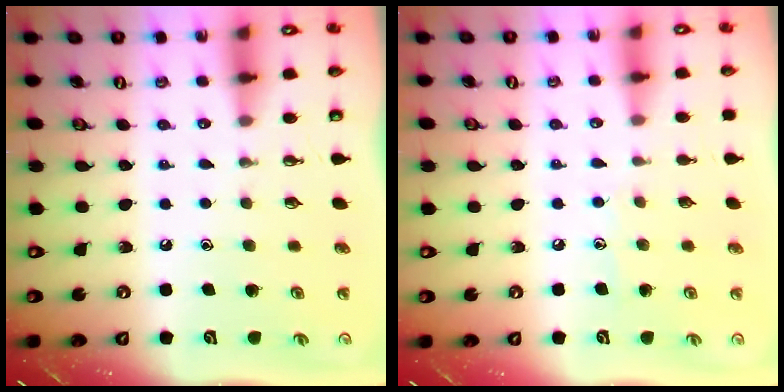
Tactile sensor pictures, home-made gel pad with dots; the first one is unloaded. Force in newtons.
{"total": 4.6, "press": 4.5, "slide": 0.5}